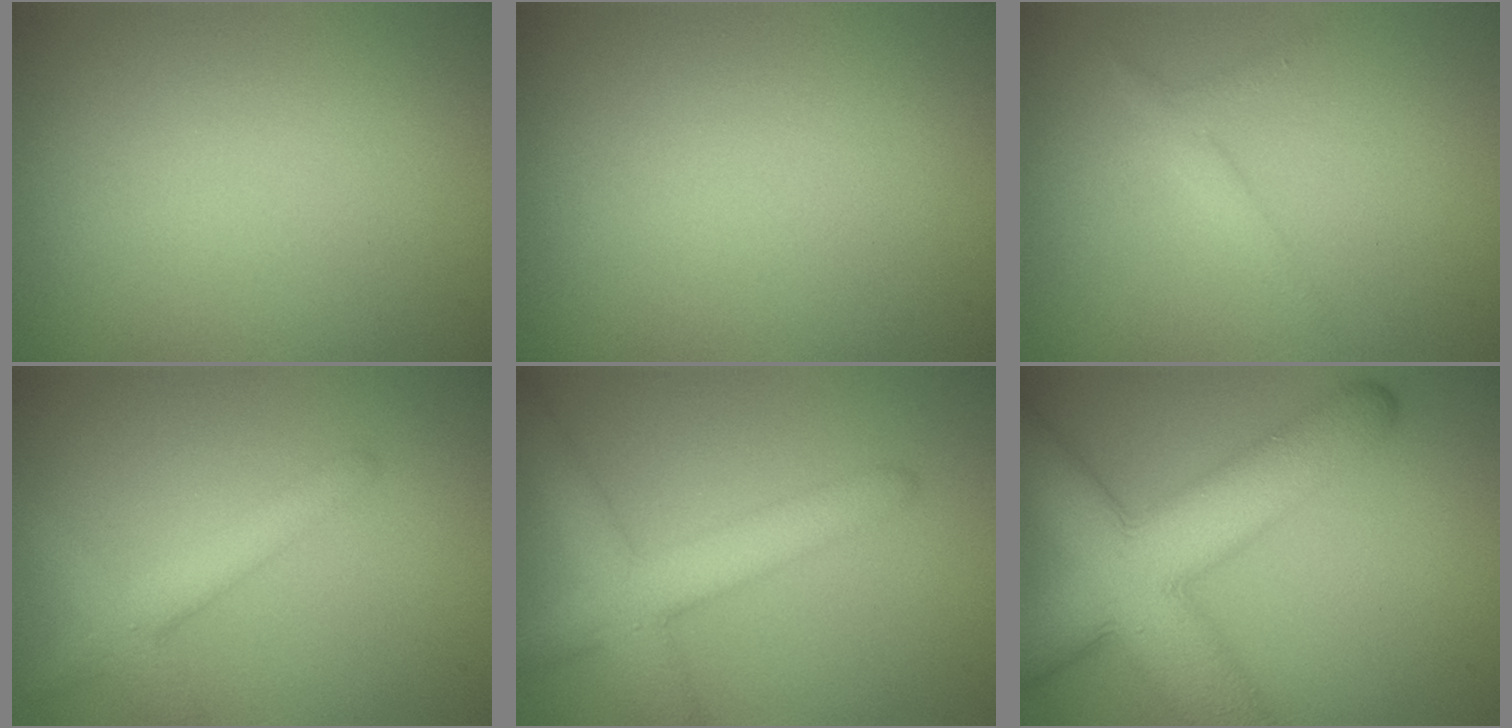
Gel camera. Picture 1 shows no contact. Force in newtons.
{"total": 0.0}
{"total": 1.4, "press": 1.4, "slide": 0.1}
{"total": 2.8, "press": 2.8, "slide": 0.1}
{"total": 5.2, "press": 5.2, "slide": 0.1}
{"total": 11.8, "press": 11.8, "slide": 0.6}